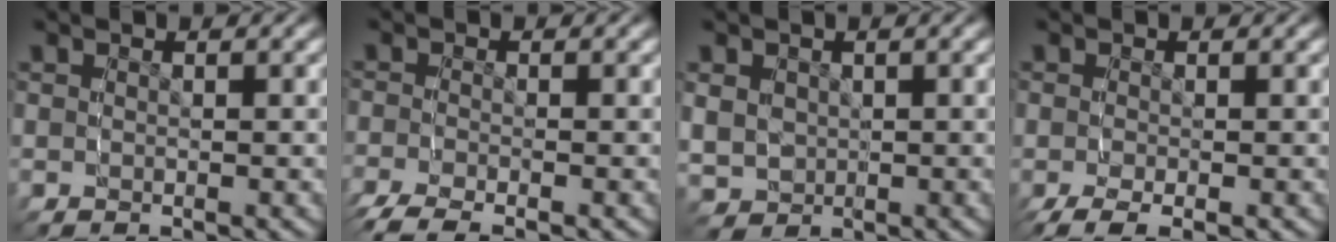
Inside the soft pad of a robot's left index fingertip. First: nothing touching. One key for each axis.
{"total": 4.1, "fx": -3.2, "fy": 1.8, "fz": 1.8, "tx": -0.036, "ty": -0.010, "tz": -0.050}
{"total": 4.3, "fx": 0.0, "fy": 3.9, "fz": 1.6, "tx": -0.041, "ty": -0.024, "tz": 0.014}
{"total": 3.2, "fx": -1.6, "fy": 1.5, "fz": 2.2, "tx": -0.036, "ty": -0.010, "tz": -0.020}